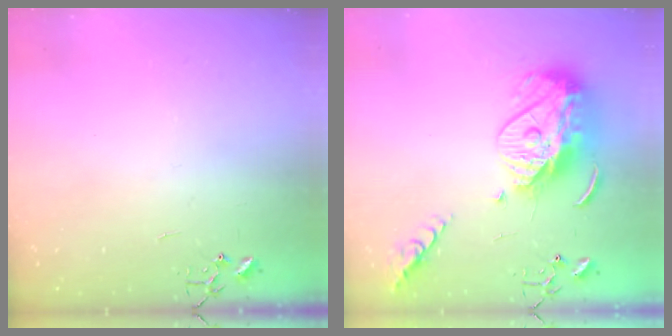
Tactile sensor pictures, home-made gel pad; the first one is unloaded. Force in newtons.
{"total": 17.5, "press": 17.4, "slide": 1.6}